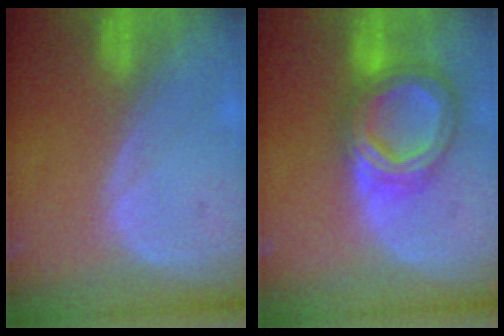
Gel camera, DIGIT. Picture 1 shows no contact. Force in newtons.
{"total": 8.7, "press": 8.6, "slide": 0.8}